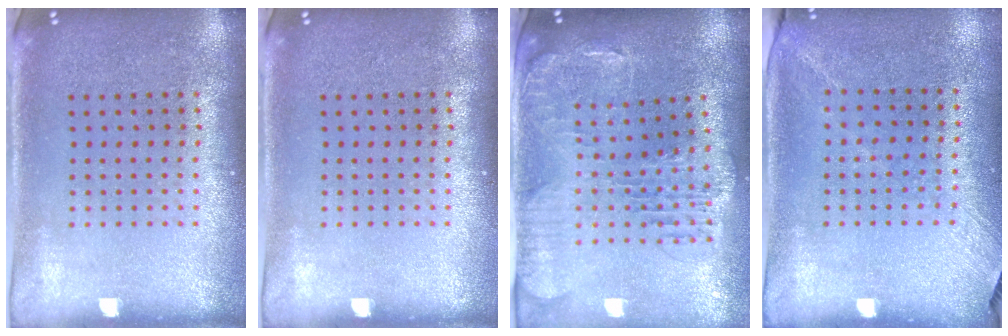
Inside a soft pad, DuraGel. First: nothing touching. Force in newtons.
{"total": 0.0}
{"total": 1.7, "press": 1.6, "slide": 0.6}
{"total": 1.2, "press": 0.9, "slide": 0.8}